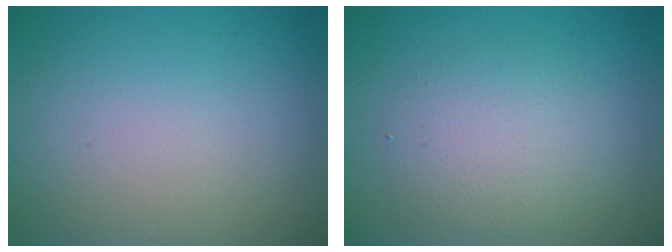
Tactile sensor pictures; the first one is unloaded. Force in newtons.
{"total": 3.2, "press": 3.2, "slide": 0.3}